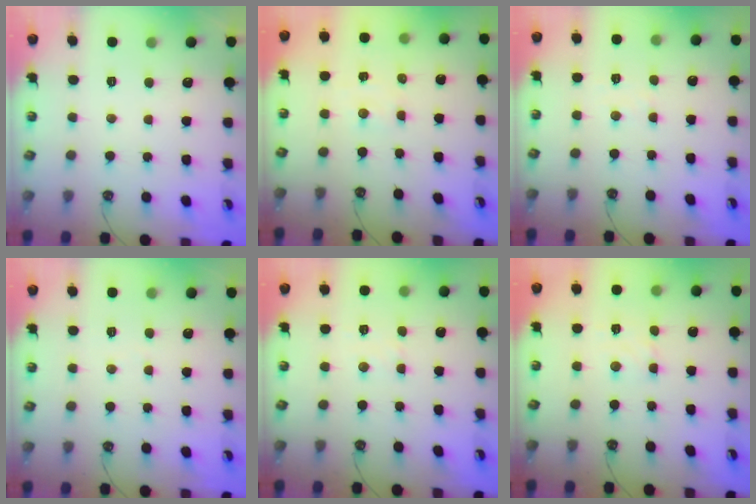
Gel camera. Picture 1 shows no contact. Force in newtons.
{"total": 2.4, "press": 2.4, "slide": 0.5}
{"total": 3.0, "press": 3.0, "slide": 0.4}
{"total": 2.6, "press": 2.6, "slide": 0.4}
{"total": 2.2, "press": 2.2, "slide": 0.3}
{"total": 2.4, "press": 2.4, "slide": 0.6}